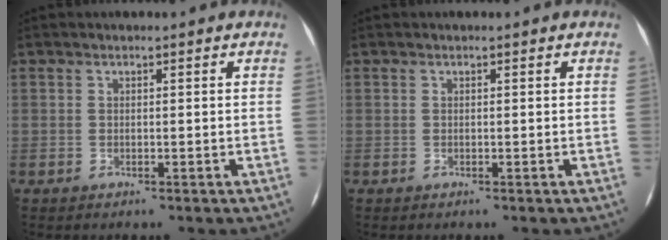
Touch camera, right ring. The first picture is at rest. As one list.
[{"total": 0.0}]